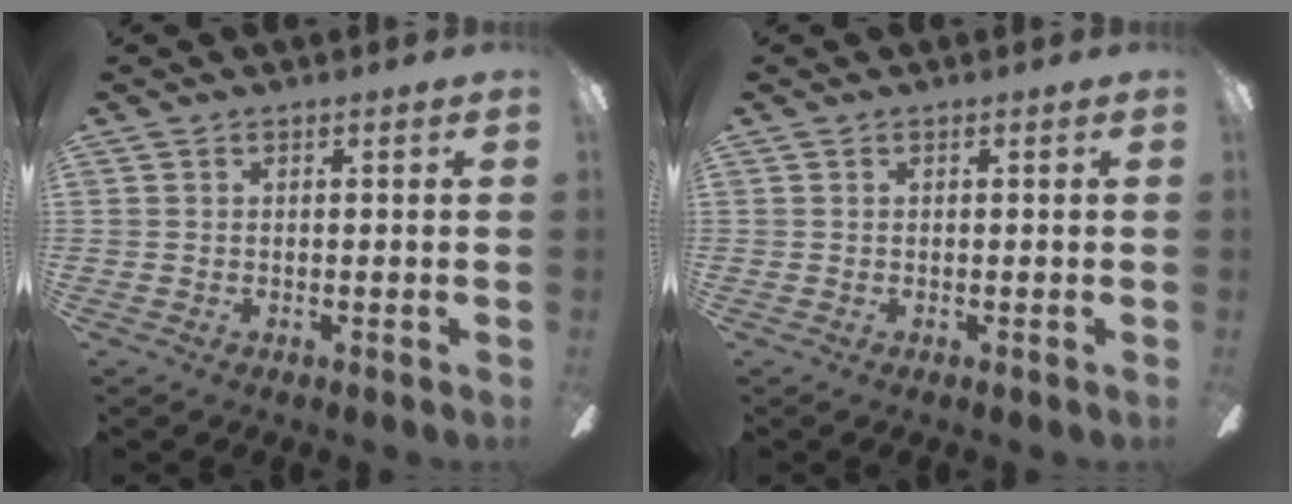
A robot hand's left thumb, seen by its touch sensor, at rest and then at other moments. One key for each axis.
{"total": 0.0}